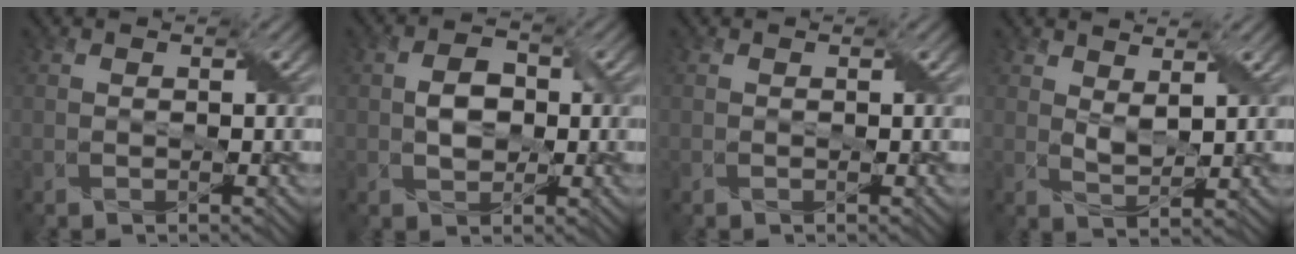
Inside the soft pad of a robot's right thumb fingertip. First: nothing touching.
{"total": 3.6, "force": [-0.1, 2.5, 2.5], "torque": [-0.054, 0.002, -0.003]}
{"total": 0.0}
{"total": 2.5, "force": [1.7, 0.8, 1.6], "torque": [-0.041, -0.005, 0.035]}